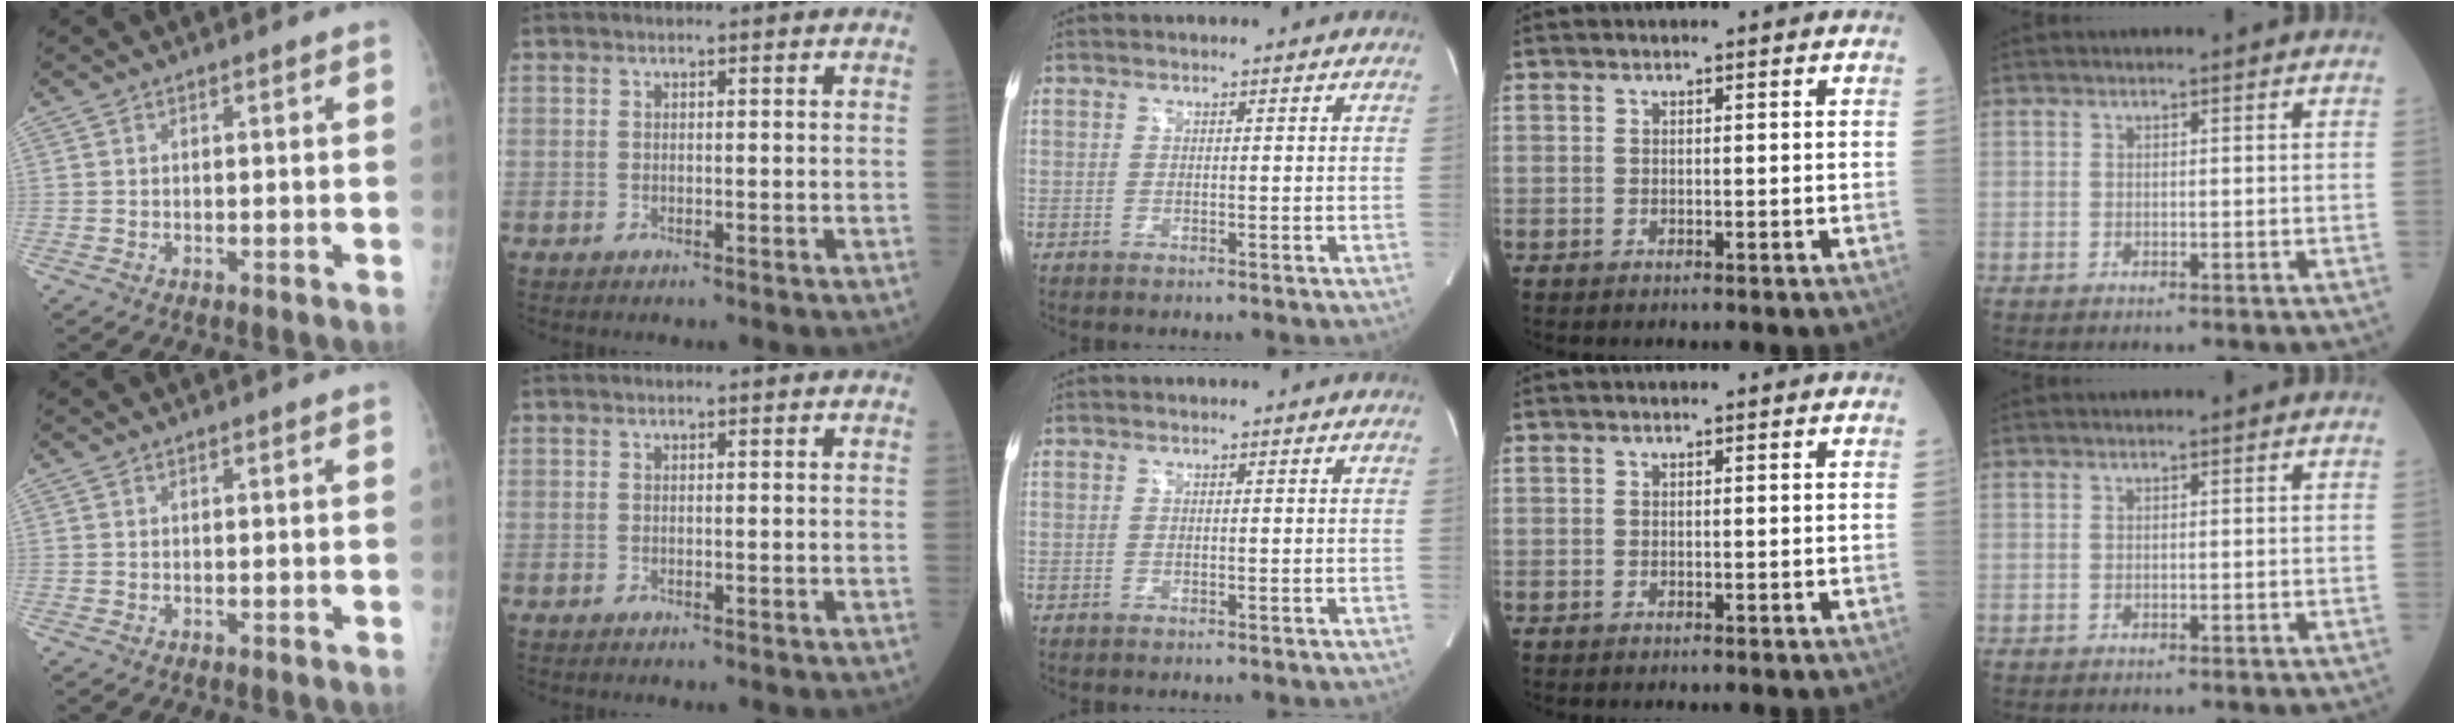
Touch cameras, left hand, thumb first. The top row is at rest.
{}